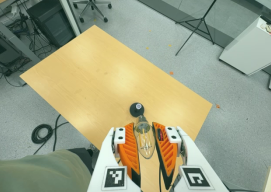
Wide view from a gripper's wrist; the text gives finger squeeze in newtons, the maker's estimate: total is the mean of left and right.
{"total": 20.9, "left": 22.9, "right": 18.8}